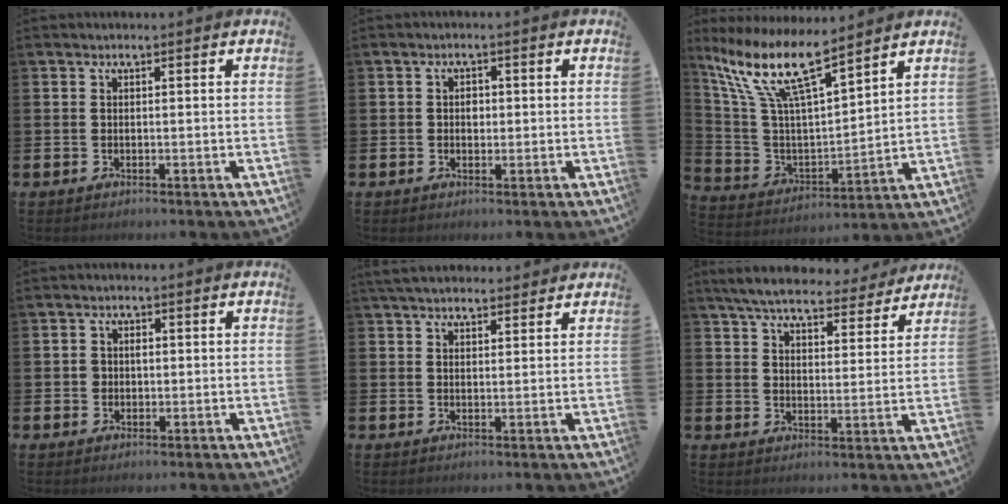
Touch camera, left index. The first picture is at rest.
{"total": 1.5, "force": [0.0, 1.2, 0.8], "torque": [0.001, 0.002, -0.005]}
{"total": 12.0, "force": [9.2, 2.6, 7.3], "torque": [-0.177, -0.047, 0.158]}
{"total": 1.7, "force": [0.1, 1.5, 0.7], "torque": [0.001, 0.004, -0.005]}
{"total": 4.1, "force": [3.9, 1.1, 0.8], "torque": [-0.021, -0.011, 0.073]}
{"total": 6.6, "force": [6.2, 1.3, 1.7], "torque": [-0.052, -0.034, 0.108]}